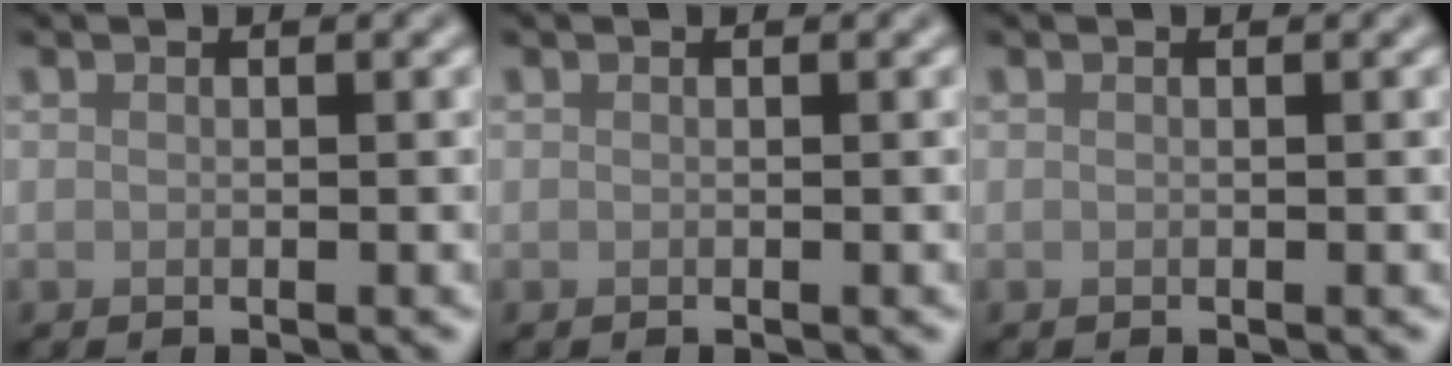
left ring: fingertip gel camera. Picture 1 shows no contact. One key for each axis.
{"total": 0.0}
{"total": 0.0}